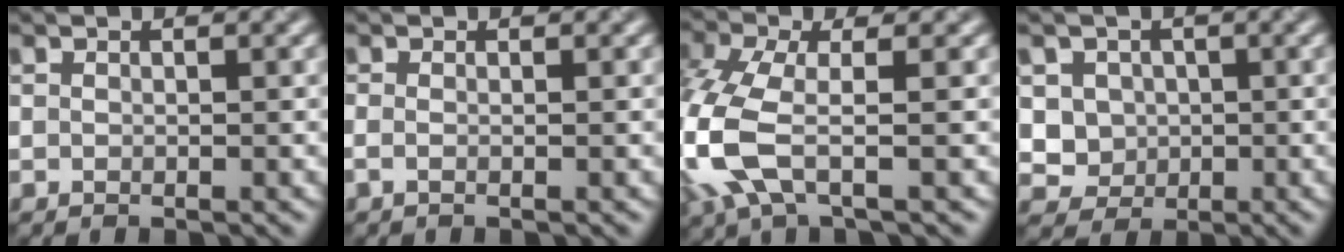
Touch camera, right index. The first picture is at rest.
{"total": 0.6, "force": [-0.3, 0.0, 0.5], "torque": [-0.016, -0.005, -0.008]}
{"total": 6.6, "force": [-2.3, 2.7, 5.6], "torque": [-0.168, -0.004, -0.057]}
{"total": 2.9, "force": [0.2, 2.7, 0.9], "torque": [-0.019, -0.008, 0.007]}